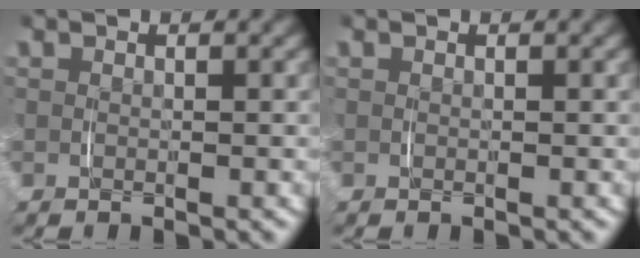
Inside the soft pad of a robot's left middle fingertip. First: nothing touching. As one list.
[{"total": 0.0}]